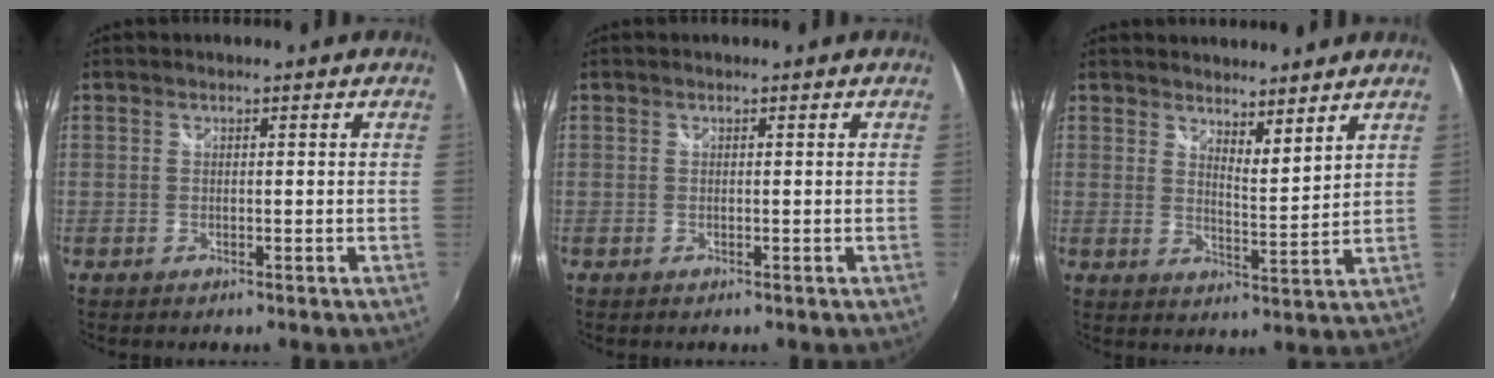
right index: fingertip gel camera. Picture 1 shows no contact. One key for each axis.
{"total": 0.0}
{"total": 6.3, "fx": 5.6, "fy": 0.9, "fz": 2.8, "tx": -0.035, "ty": -0.007, "tz": 0.081}